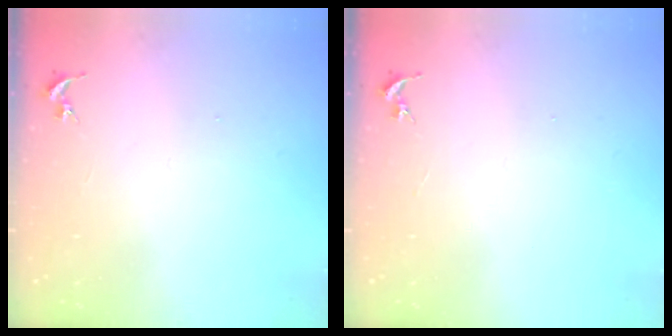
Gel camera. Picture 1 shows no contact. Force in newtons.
{"total": 0.0}